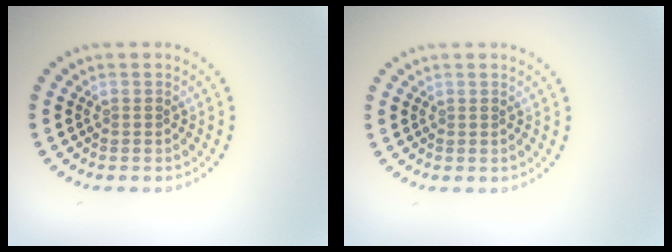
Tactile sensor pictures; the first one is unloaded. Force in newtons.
{"total": 0.0}